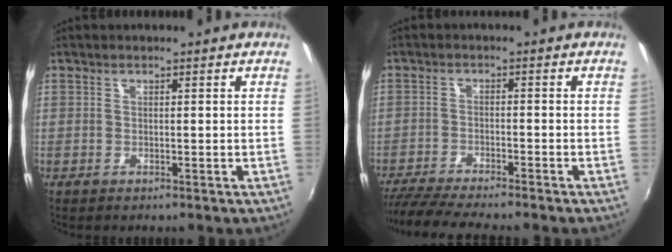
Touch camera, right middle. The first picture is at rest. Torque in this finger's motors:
{"motor_torque": [0.98, -0.96, 0.12, 0.11]}